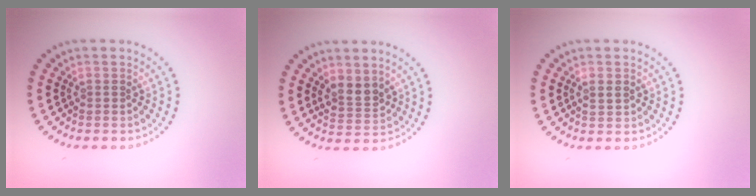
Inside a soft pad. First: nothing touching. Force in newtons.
{"total": 2.4, "press": 2.2, "slide": 1.0}
{"total": 0.7, "press": 0.7, "slide": 0.0}